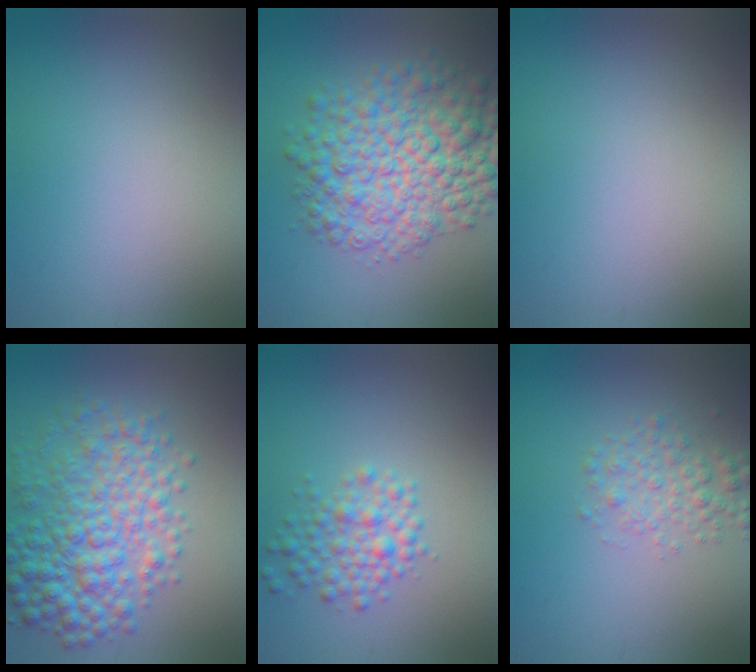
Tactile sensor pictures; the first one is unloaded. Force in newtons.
{"total": 8.8, "press": 8.8, "slide": 0.1}
{"total": 0.0}
{"total": 7.2, "press": 7.2, "slide": 0.0}
{"total": 3.1, "press": 3.1, "slide": 0.1}
{"total": 2.3, "press": 2.3, "slide": 0.1}